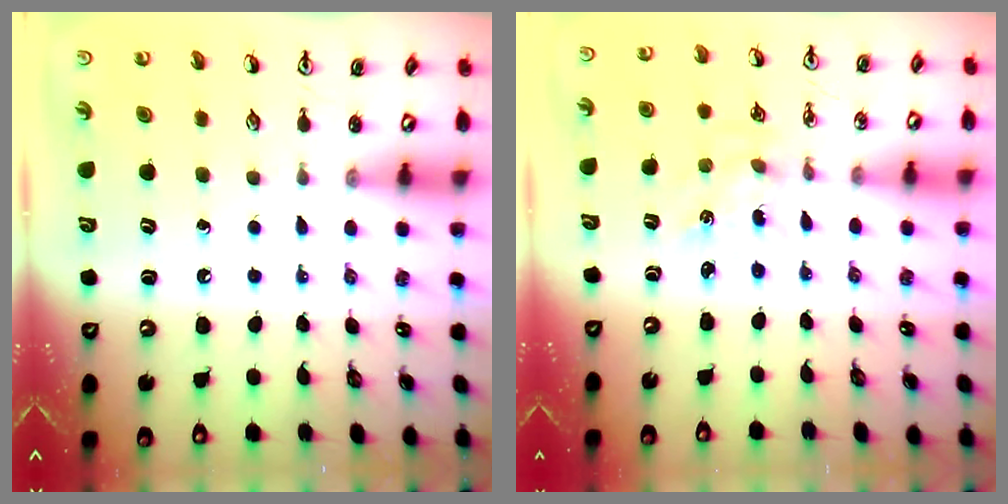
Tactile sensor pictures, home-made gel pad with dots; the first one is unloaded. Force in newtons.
{"total": 1.6, "press": 1.6, "slide": 0.3}